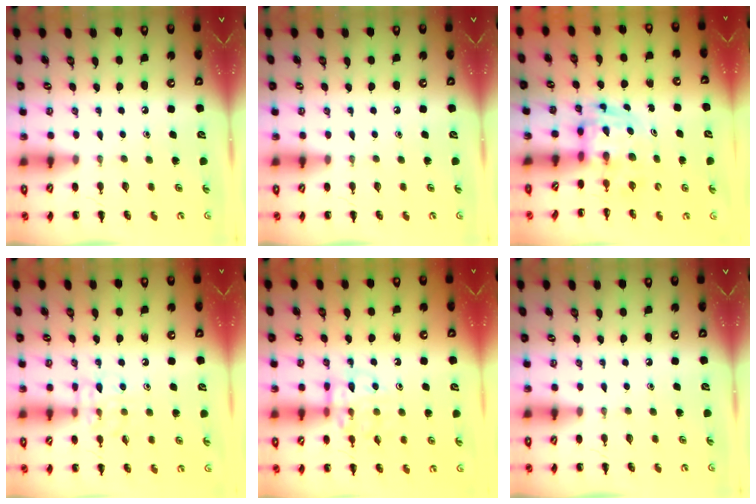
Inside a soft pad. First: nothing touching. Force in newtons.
{"total": 0.0}
{"total": 3.3, "press": 3.3, "slide": 0.6}
{"total": 9.1, "press": 9.1, "slide": 0.7}
{"total": 11.2, "press": 11.1, "slide": 1.2}
{"total": 0.0}